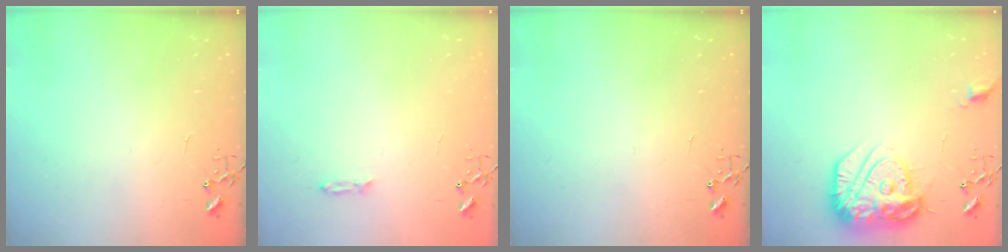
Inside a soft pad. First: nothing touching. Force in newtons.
{"total": 3.7, "press": 3.6, "slide": 0.4}
{"total": 0.0}
{"total": 17.7, "press": 17.6, "slide": 1.4}